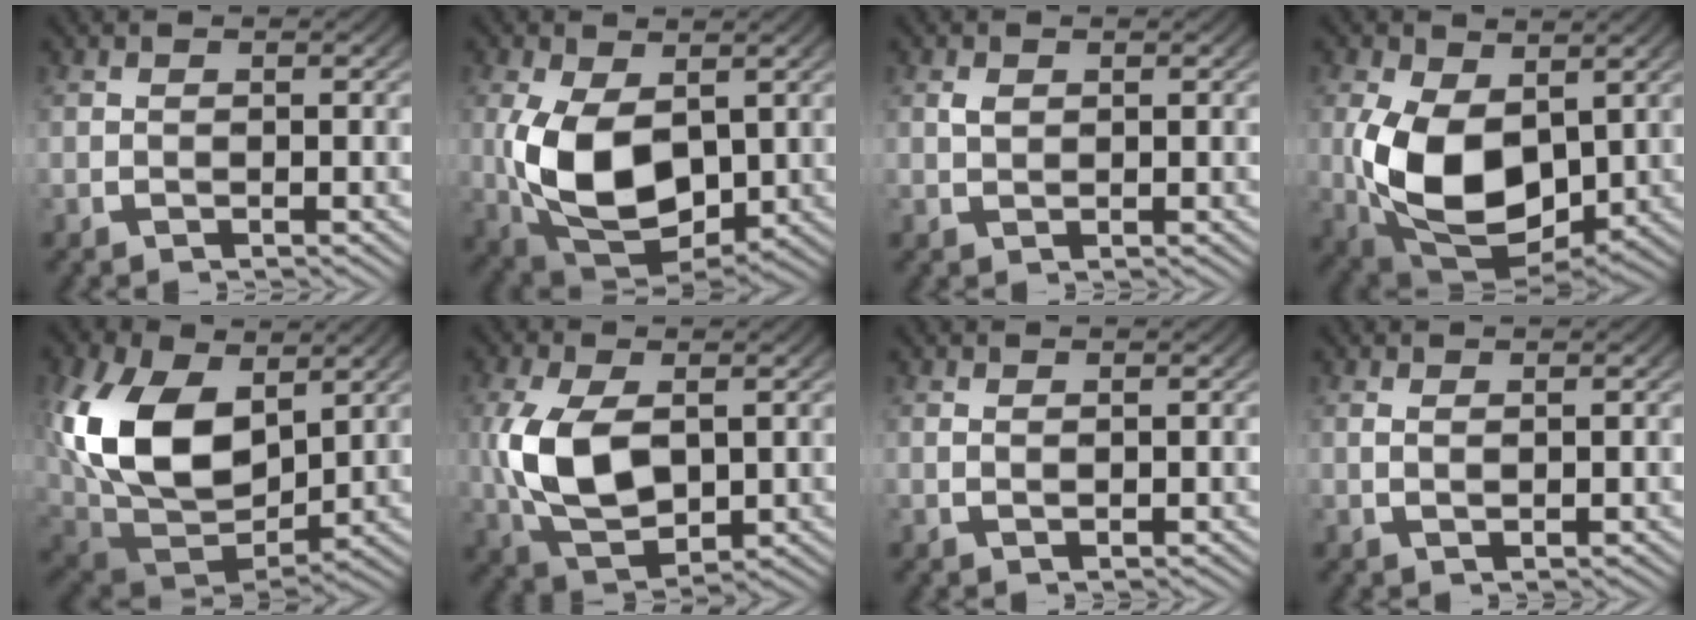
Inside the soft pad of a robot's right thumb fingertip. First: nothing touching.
{"total": 11.5, "force": [-0.7, 7.3, 8.8], "torque": [-0.223, -0.058, 0.017]}
{"total": 0.9, "force": [0.5, 0.5, 0.5], "torque": [-0.011, -0.003, 0.015]}
{"total": 13.1, "force": [-1.1, 8.5, 9.9], "torque": [-0.243, -0.072, 0.018]}
{"total": 14.3, "force": [0.7, 9.3, 10.9], "torque": [-0.263, -0.061, 0.039]}
{"total": 9.5, "force": [-0.1, 6.0, 7.4], "torque": [-0.192, -0.032, 0.015]}
{"total": 0.7, "force": [0.6, 0.0, 0.3], "torque": [-0.003, -0.004, 0.017]}
{"total": 0.9, "force": [0.7, 0.0, 0.6], "torque": [-0.011, -0.005, 0.021]}